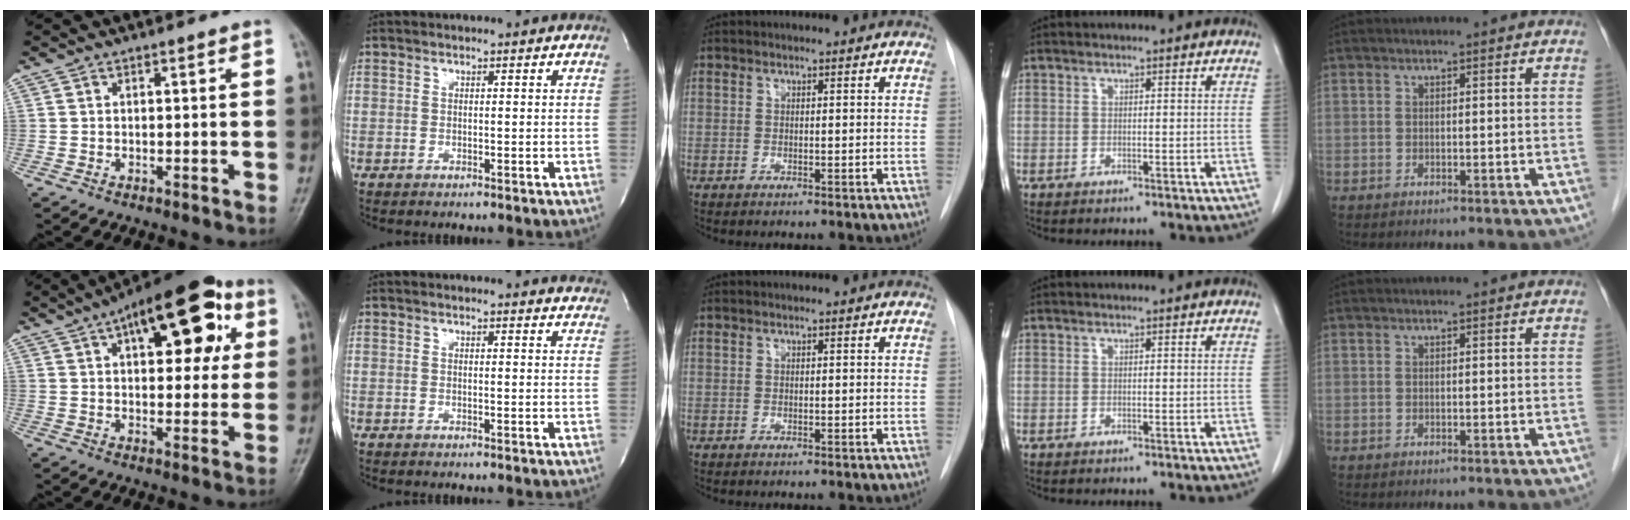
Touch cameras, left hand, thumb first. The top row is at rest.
{"thumb": {"total": 20.7, "force": [8.0, 9.6, 16.5], "torque": [-0.197, 0.009, 0.109]}, "index": {"total": 6.9, "force": [6.8, 0.8, 0.6], "torque": [0.013, -0.026, 0.040]}}